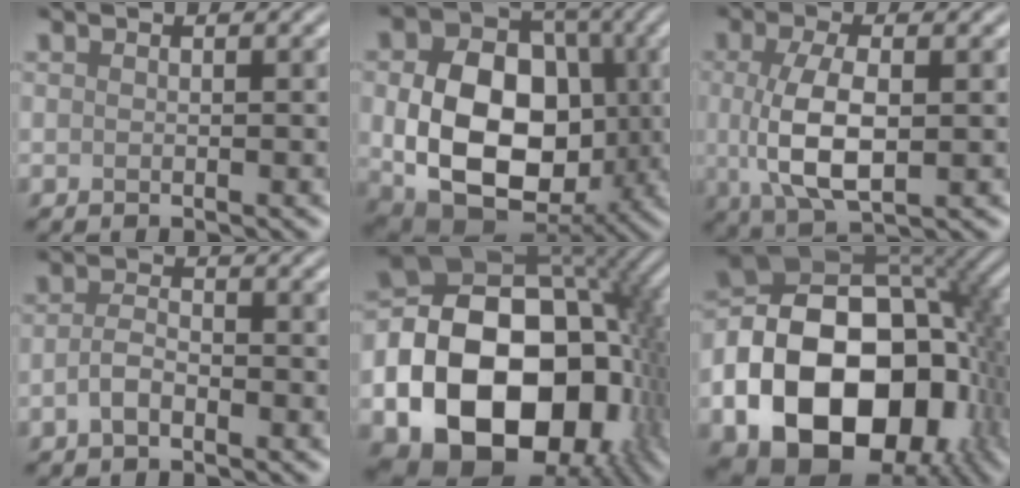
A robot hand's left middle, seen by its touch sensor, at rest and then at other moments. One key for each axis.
{"total": 12.5, "fx": -0.9, "fy": 9.1, "fz": 8.4, "tx": -0.152, "ty": -0.019, "tz": -0.013}
{"total": 6.4, "fx": 0.0, "fy": 2.8, "fz": 5.8, "tx": -0.125, "ty": -0.002, "tz": 0.002}
{"total": 2.0, "fx": -0.9, "fy": 1.0, "fz": 1.5, "tx": -0.032, "ty": 0.005, "tz": -0.024}
{"total": 21.4, "fx": -5.3, "fy": 15.4, "fz": 13.9, "tx": -0.256, "ty": -0.021, "tz": -0.074}
{"total": 19.2, "fx": -5.3, "fy": 13.4, "fz": 12.6, "tx": -0.224, "ty": -0.027, "tz": -0.079}